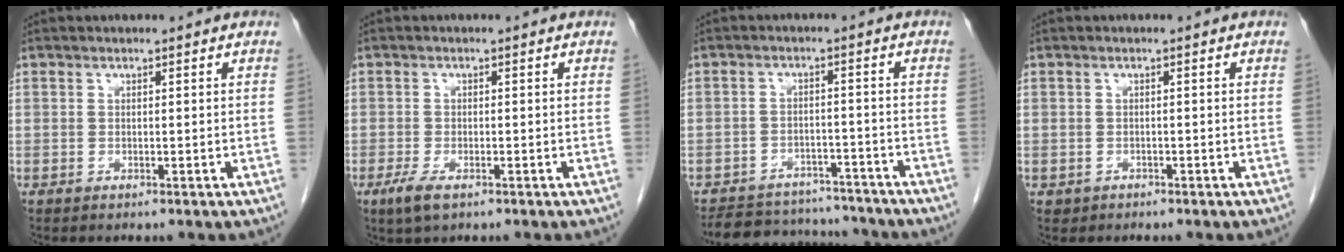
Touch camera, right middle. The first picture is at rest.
{"total": 3.1, "force": [-1.8, 1.1, 2.3], "torque": [-0.056, -0.005, -0.032]}
{"total": 12.0, "force": [-11.3, 3.6, 2.2], "torque": [-0.030, 0.011, -0.153]}
{"total": 0.9, "force": [-0.5, 0.7, 0.0], "torque": [-0.005, 0.003, -0.007]}